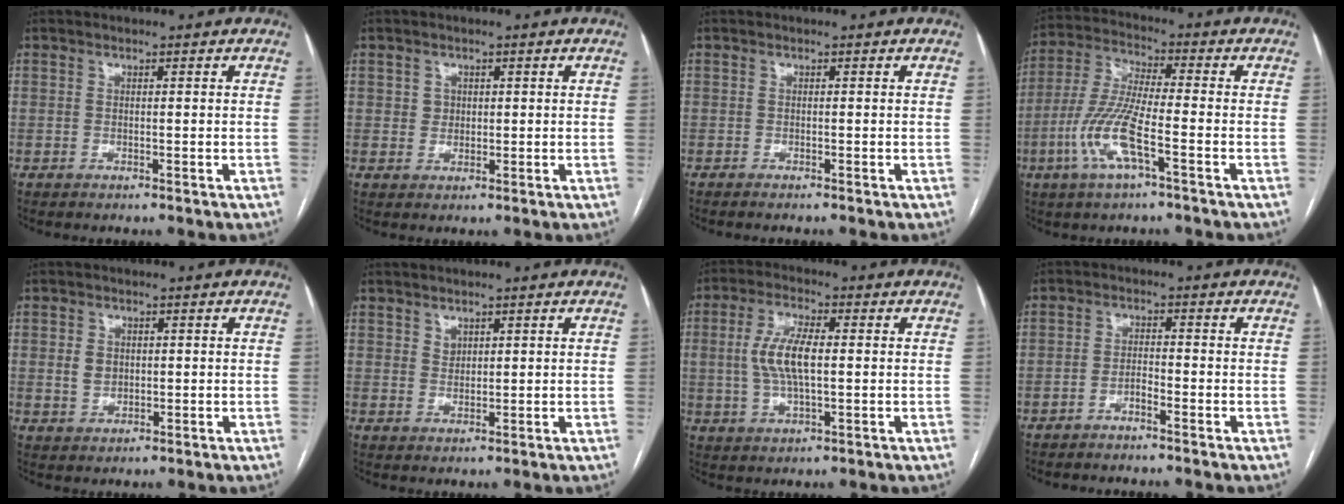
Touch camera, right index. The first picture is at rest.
{"total": 1.9, "force": [0.5, 1.8, 0.5], "torque": [-0.007, 0.000, 0.009]}
{"total": 1.4, "force": [-1.3, 0.0, 0.7], "torque": [-0.009, -0.001, -0.016]}
{"total": 10.6, "force": [-4.0, 1.5, 9.7], "torque": [-0.213, -0.002, -0.082]}
{"total": 2.8, "force": [0.4, 2.3, 1.6], "torque": [-0.030, 0.007, 0.013]}
{"total": 1.6, "force": [1.1, 1.1, 0.5], "torque": [-0.006, -0.002, 0.020]}
{"total": 7.8, "force": [0.4, 2.5, 7.3], "torque": [-0.158, 0.008, 0.011]}
{"total": 2.2, "force": [-1.7, 0.2, 1.3], "torque": [-0.027, 0.003, -0.035]}